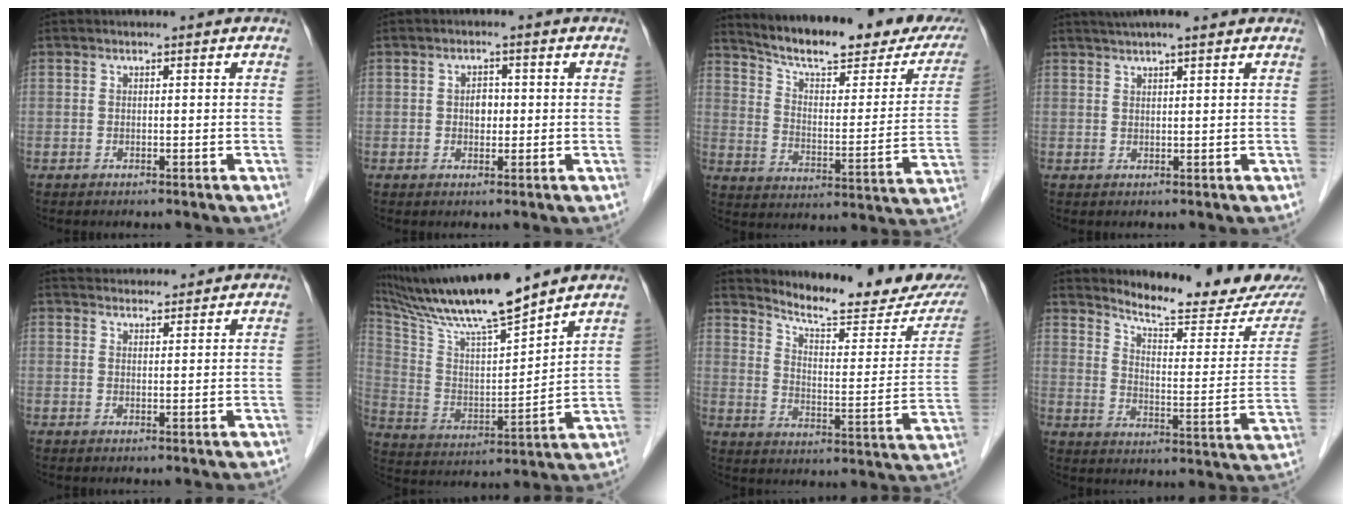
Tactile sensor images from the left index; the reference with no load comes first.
{"total": 2.2, "force": [-0.1, 1.5, 1.5], "torque": [-0.023, 0.002, -0.002]}
{"total": 24.0, "force": [20.2, 5.0, 12.0], "torque": [-0.169, -0.036, 0.261]}
{"total": 6.5, "force": [5.5, 0.5, 3.6], "torque": [-0.052, 0.028, 0.079]}
{"total": 5.5, "force": [5.3, 0.9, 0.9], "torque": [-0.012, 0.028, 0.075]}
{"total": 17.8, "force": [15.4, 0.4, 9.0], "torque": [-0.169, 0.004, 0.277]}
{"total": 17.6, "force": [16.2, 1.4, 6.7], "torque": [-0.098, -0.067, 0.211]}
{"total": 15.9, "force": [15.0, 0.5, 5.4], "torque": [-0.077, -0.071, 0.196]}